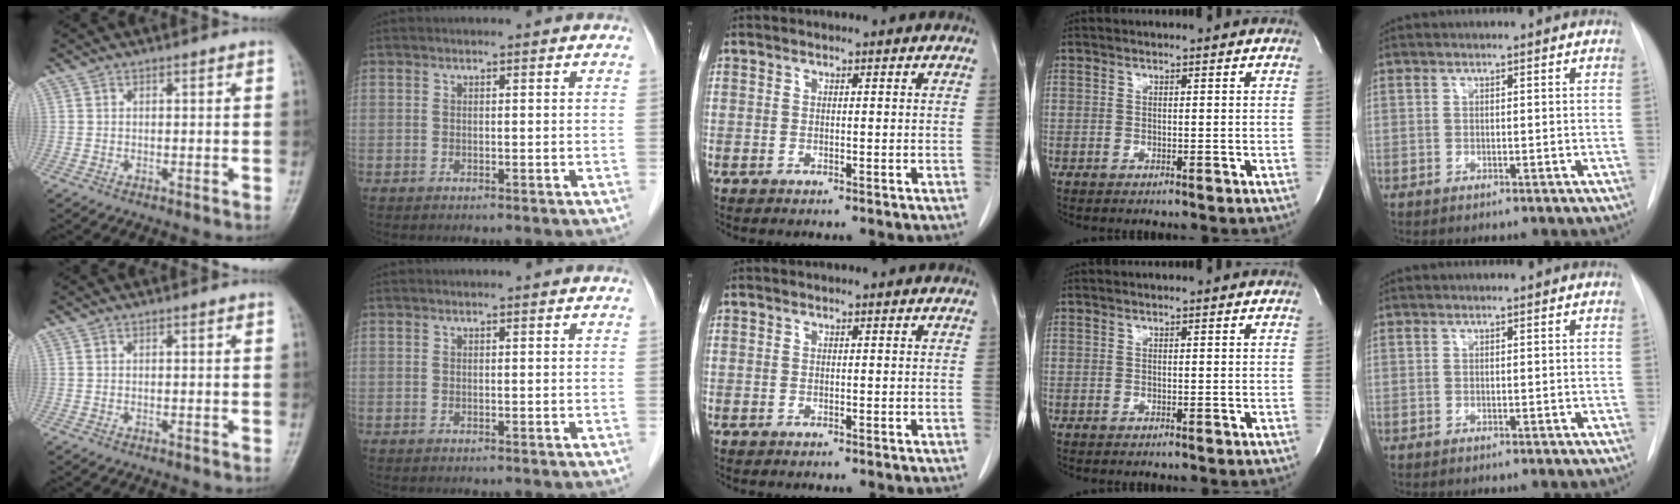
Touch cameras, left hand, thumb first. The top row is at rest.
{}